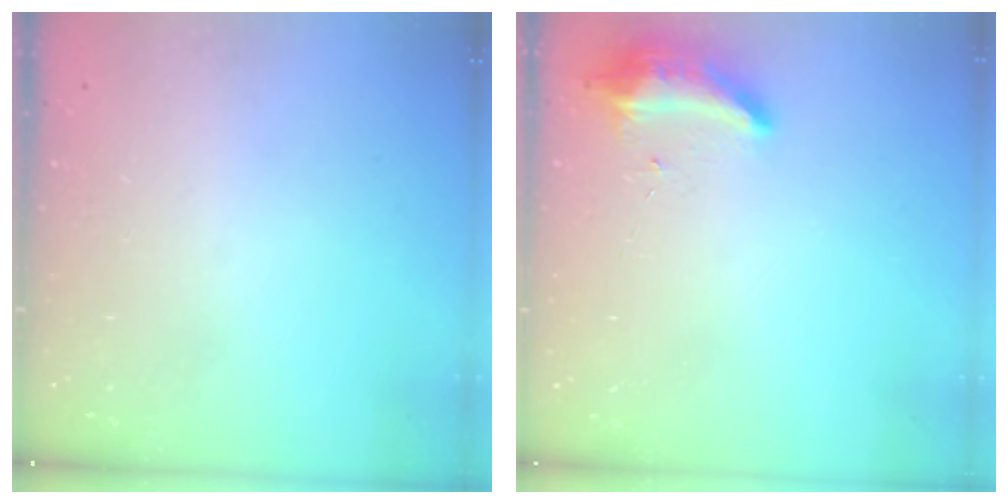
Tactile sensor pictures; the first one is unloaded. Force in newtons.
{"total": 8.4, "press": 8.4, "slide": 0.4}